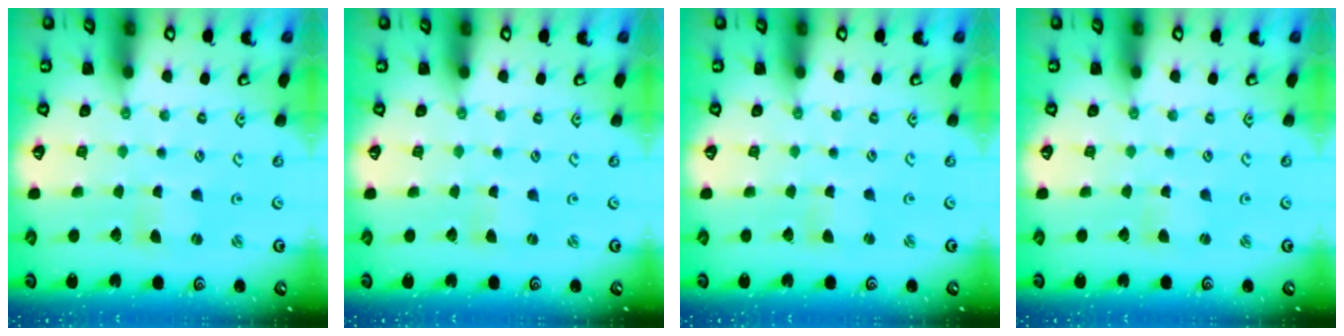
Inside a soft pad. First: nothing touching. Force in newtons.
{"total": 0.9, "press": 0.9, "slide": 0.1}
{"total": 0.9, "press": 0.9, "slide": 0.2}
{"total": 2.5, "press": 2.4, "slide": 0.5}